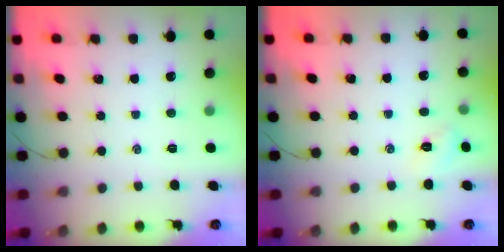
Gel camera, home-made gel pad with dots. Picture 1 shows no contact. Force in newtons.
{"total": 2.7, "press": 2.6, "slide": 0.8}